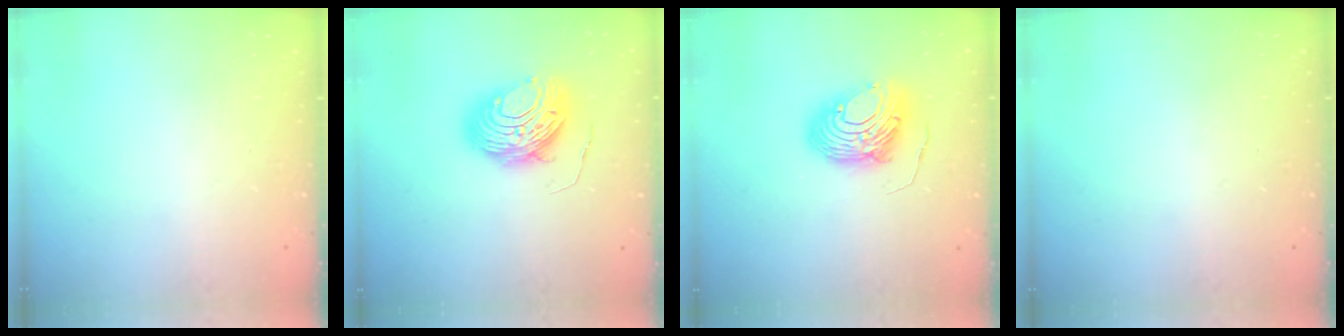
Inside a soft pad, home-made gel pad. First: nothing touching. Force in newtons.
{"total": 10.8, "press": 10.8, "slide": 1.0}
{"total": 12.2, "press": 12.1, "slide": 0.9}
{"total": 0.0}